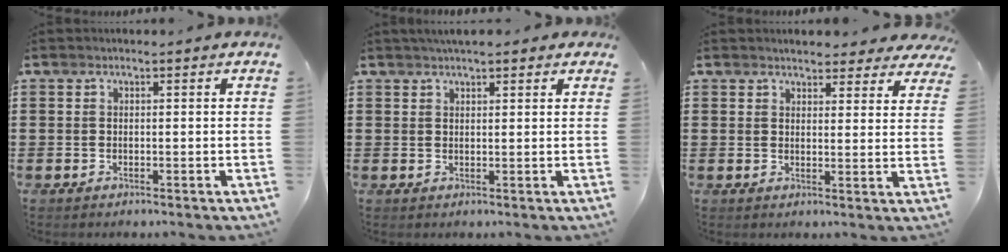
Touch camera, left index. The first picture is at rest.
{"total": 2.5, "force": [2.1, 0.8, 1.0], "torque": [-0.025, 0.006, 0.039]}
{"total": 3.5, "force": [3.3, 0.6, 0.8], "torque": [-0.018, -0.008, 0.061]}